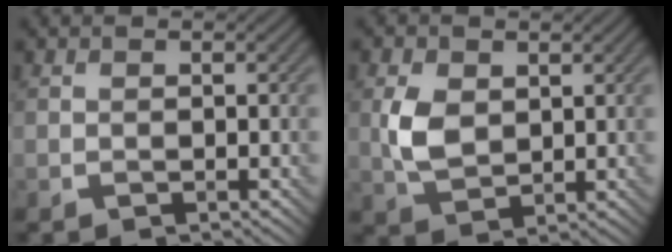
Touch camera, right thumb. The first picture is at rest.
{"total": 4.8, "force": [0.9, 3.2, 3.5], "torque": [-0.082, 0.001, 0.020]}